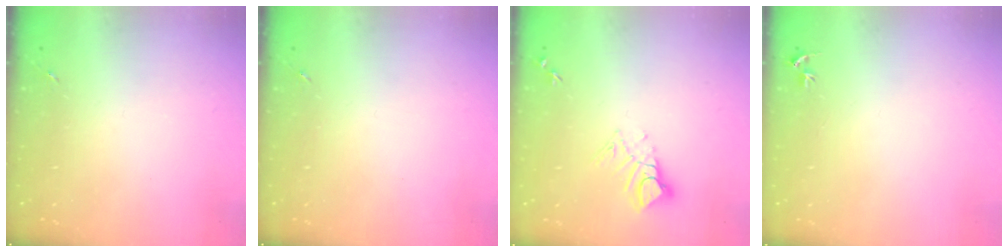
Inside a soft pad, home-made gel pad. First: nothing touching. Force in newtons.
{"total": 0.0}
{"total": 7.9, "press": 7.8, "slide": 0.7}
{"total": 3.1, "press": 3.1, "slide": 0.3}